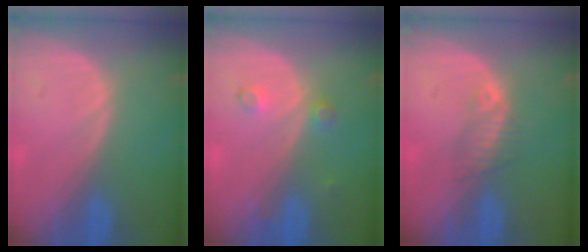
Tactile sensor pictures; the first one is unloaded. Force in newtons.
{"total": 2.5, "press": 2.1, "slide": 1.3}
{"total": 2.3, "press": 2.1, "slide": 0.8}